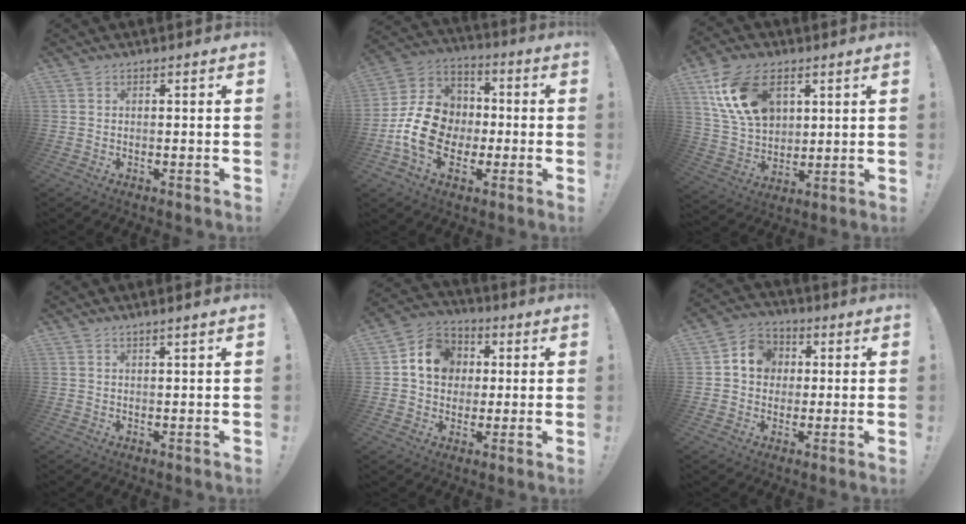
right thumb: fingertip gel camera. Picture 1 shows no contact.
{"total": 16.9, "force": [-3.3, 13.6, 9.6], "torque": [-0.159, 0.028, -0.047]}
{"total": 17.6, "force": [7.4, 11.3, 11.3], "torque": [-0.216, -0.022, 0.142]}
{"total": 1.8, "force": [1.2, -0.3, 1.3], "torque": [-0.021, -0.003, 0.019]}
{"total": 12.1, "force": [2.5, 10.5, 5.5], "torque": [-0.079, 0.004, 0.055]}
{"total": 9.2, "force": [1.7, 8.2, 3.9], "torque": [-0.052, 0.006, 0.036]}